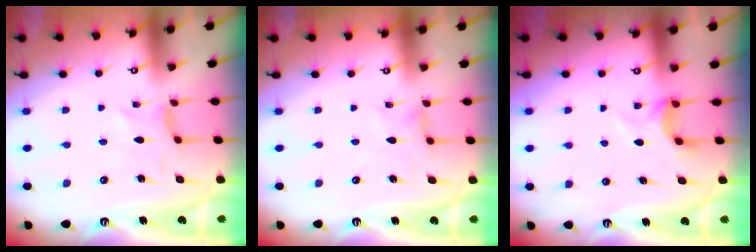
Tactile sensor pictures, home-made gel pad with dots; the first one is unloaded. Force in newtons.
{"total": 0.9, "press": 0.9, "slide": 0.3}
{"total": 4.2, "press": 4.0, "slide": 1.5}